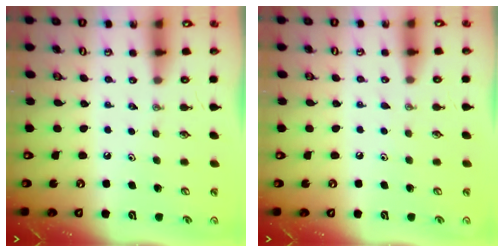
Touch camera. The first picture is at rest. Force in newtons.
{"total": 3.4, "press": 3.3, "slide": 0.4}